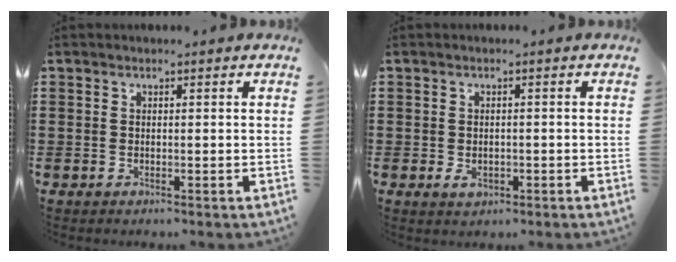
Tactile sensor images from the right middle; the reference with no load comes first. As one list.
[{"total": 1.8, "force": [-0.6, 1.1, 1.3], "torque": [-0.017, -0.005, -0.013]}]